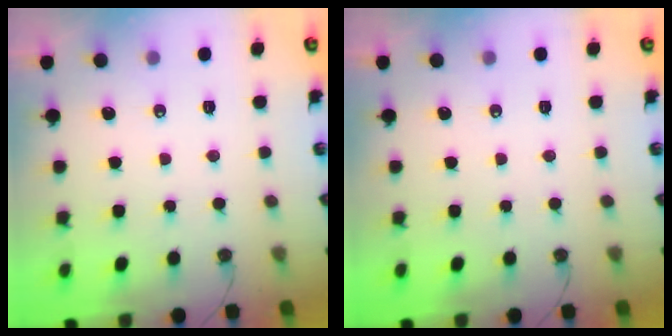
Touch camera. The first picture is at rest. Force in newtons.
{"total": 0.0}